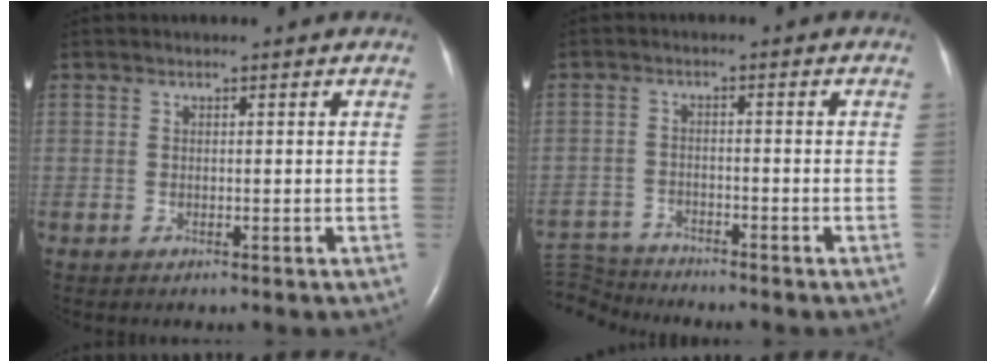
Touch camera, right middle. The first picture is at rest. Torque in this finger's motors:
{"motor_torque": [-0.76, -0.64, -0.52, -0.16]}